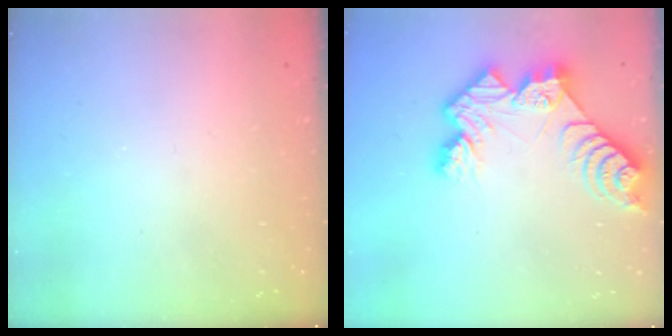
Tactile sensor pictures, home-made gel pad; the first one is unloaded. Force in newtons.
{"total": 12.3, "press": 12.3, "slide": 1.3}